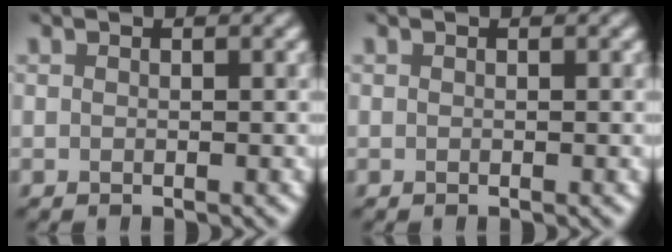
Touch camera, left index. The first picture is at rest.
{"total": 0.0}